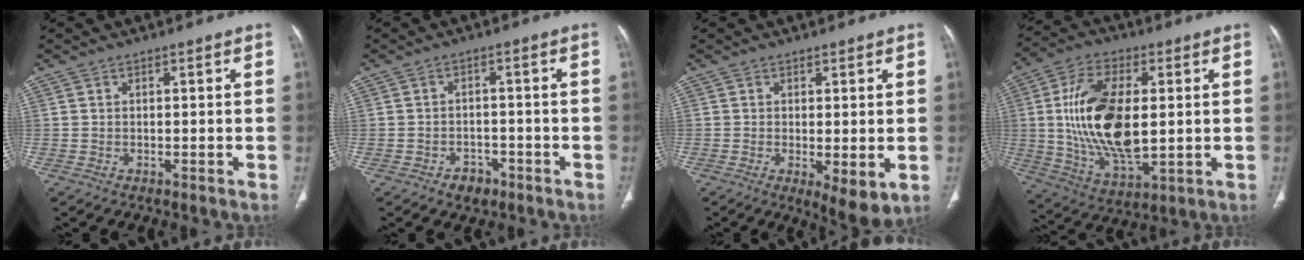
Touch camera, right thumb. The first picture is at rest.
{"total": 3.7, "force": [-2.2, 2.6, 1.3], "torque": [-0.008, 0.018, -0.027]}
{"total": 6.0, "force": [-1.1, 2.0, 5.6], "torque": [-0.086, -0.022, -0.012]}
{"total": 19.6, "force": [1.5, 9.8, 17.0], "torque": [-0.317, -0.012, 0.034]}